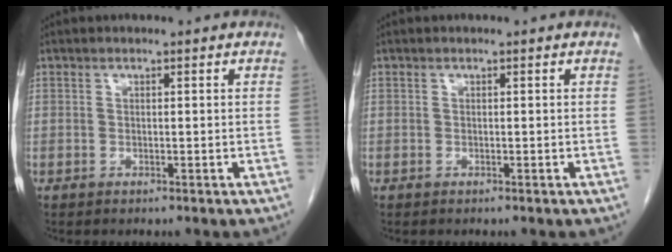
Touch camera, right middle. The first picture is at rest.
{"total": 0.0}